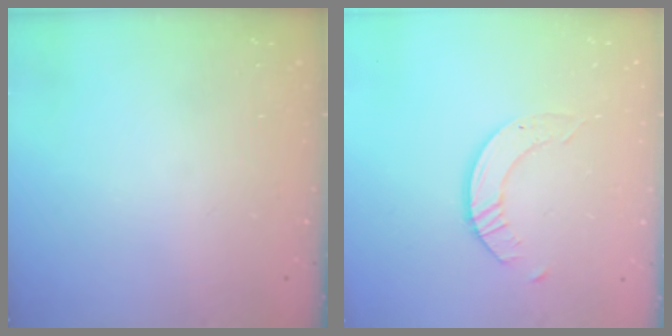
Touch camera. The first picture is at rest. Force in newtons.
{"total": 3.0, "press": 3.0, "slide": 0.2}